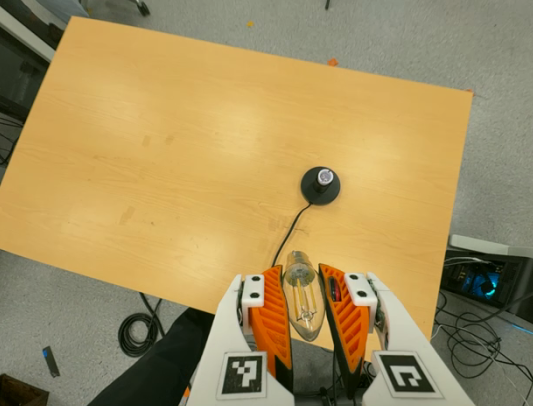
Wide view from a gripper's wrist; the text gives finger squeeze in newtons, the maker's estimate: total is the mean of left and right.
{"total": 19.8, "left": 21.2, "right": 18.5}